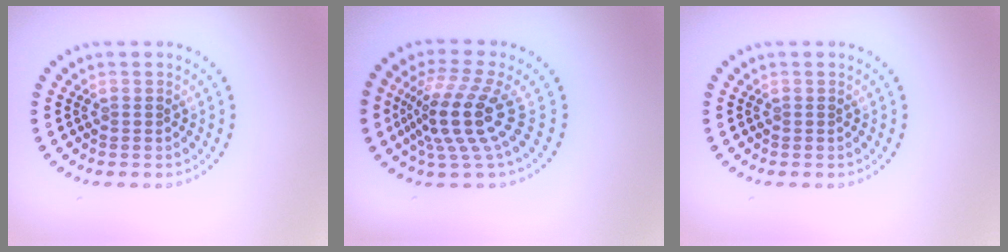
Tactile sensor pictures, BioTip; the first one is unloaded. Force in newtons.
{"total": 5.1, "press": 3.6, "slide": 3.6}
{"total": 0.0}